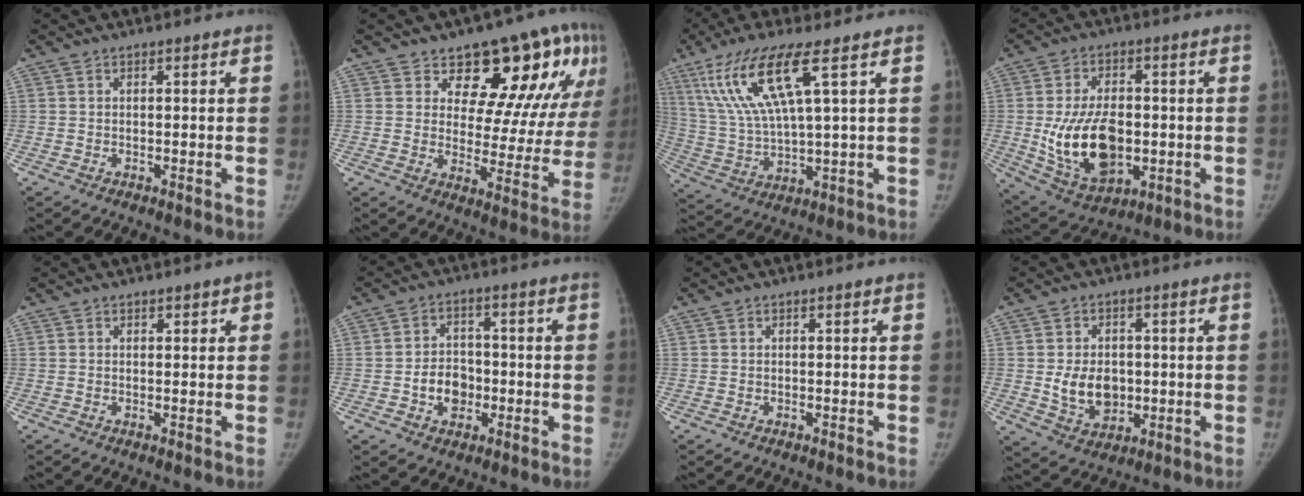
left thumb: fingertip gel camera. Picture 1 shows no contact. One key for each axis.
{"total": 19.2, "fx": 11.1, "fy": 9.1, "fz": 12.7, "tx": -0.111, "ty": -0.055, "tz": 0.144}
{"total": 14.6, "fx": 6.8, "fy": 2.4, "fz": 12.7, "tx": -0.288, "ty": -0.023, "tz": 0.141}
{"total": 16.0, "fx": -1.7, "fy": 9.7, "fz": 12.6, "tx": -0.206, "ty": -0.003, "tz": -0.009}
{"total": 1.4, "fx": 0.8, "fy": 0.7, "fz": 0.9, "tx": -0.001, "ty": -0.001, "tz": 0.010}
{"total": 7.0, "fx": -1.7, "fy": 5.5, "fz": 3.9, "tx": -0.034, "ty": 0.016, "tz": -0.029}
{"total": 0.0}
{"total": 8.7, "fx": -0.3, "fy": 6.6, "fz": 5.7, "tx": -0.069, "ty": -0.007, "tz": 0.010}